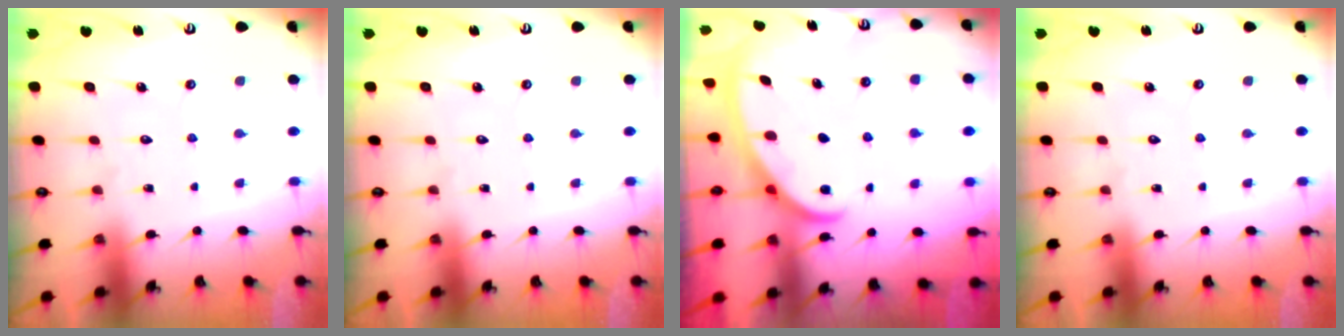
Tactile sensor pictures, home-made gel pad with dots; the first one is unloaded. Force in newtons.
{"total": 0.0}
{"total": 3.0, "press": 2.9, "slide": 0.4}
{"total": 0.0}